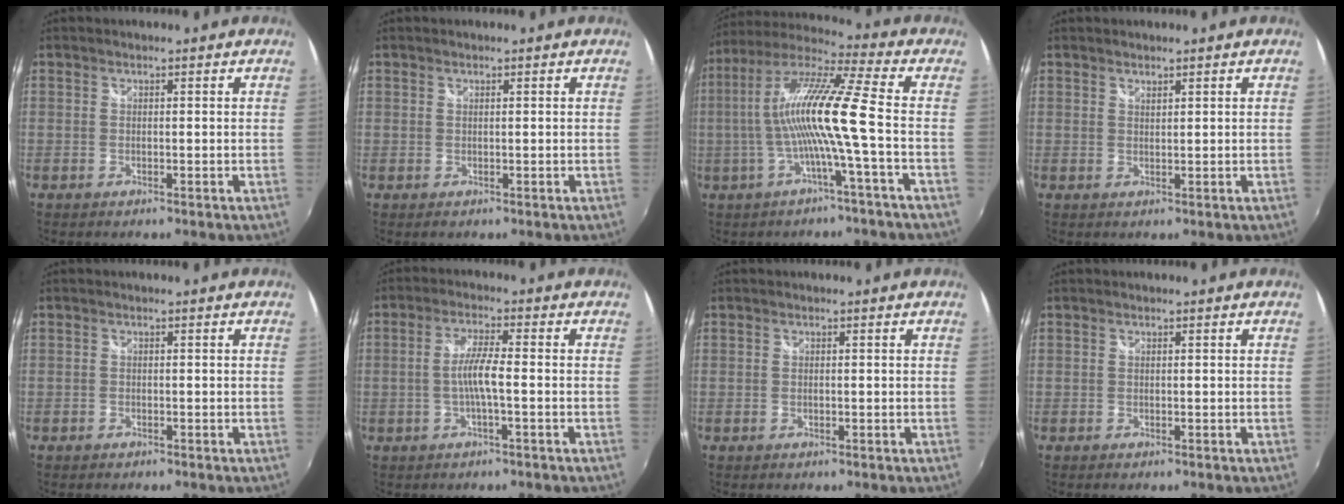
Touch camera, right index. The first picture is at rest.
{"total": 0.6, "force": [0.1, 0.6, 0.0], "torque": [0.002, 0.001, 0.000]}
{"total": 13.6, "force": [-2.1, -1.1, 13.4], "torque": [-0.245, 0.006, -0.040]}
{"total": 1.0, "force": [0.9, 0.2, 0.3], "torque": [-0.004, 0.000, 0.016]}
{"total": 0.9, "force": [-0.7, 0.5, 0.1], "torque": [-0.005, -0.001, -0.012]}
{"total": 4.8, "force": [-1.1, 0.1, 4.6], "torque": [-0.092, 0.002, -0.020]}
{"total": 0.0}
{"total": 0.0}